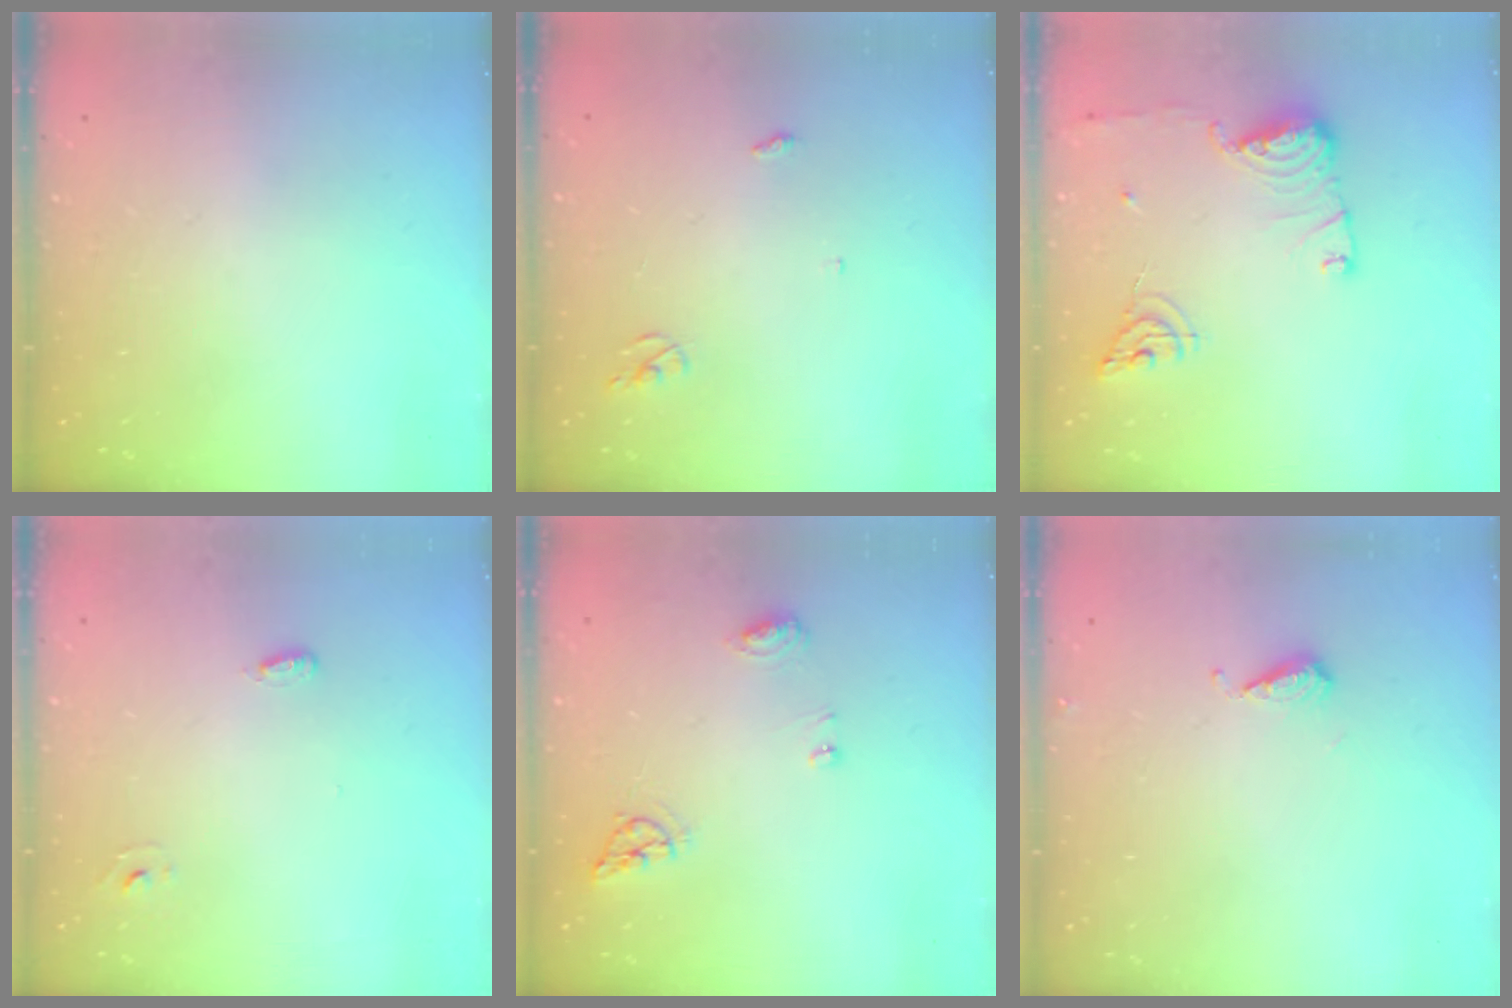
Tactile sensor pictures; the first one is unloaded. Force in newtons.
{"total": 2.6, "press": 2.6, "slide": 0.2}
{"total": 12.0, "press": 11.9, "slide": 1.6}
{"total": 2.6, "press": 2.5, "slide": 0.6}
{"total": 6.6, "press": 6.5, "slide": 0.6}
{"total": 6.2, "press": 6.2, "slide": 0.8}